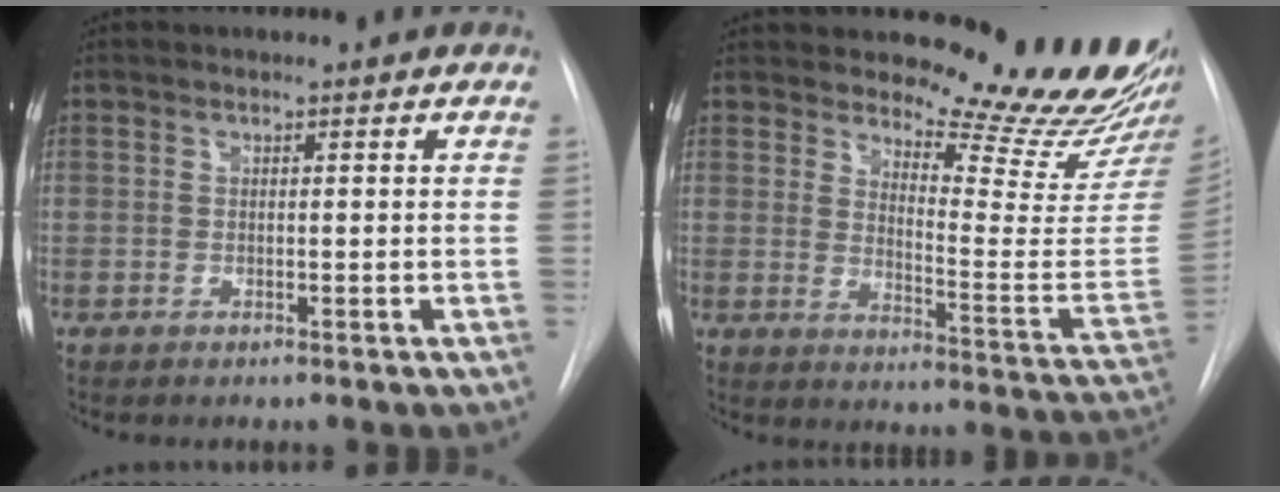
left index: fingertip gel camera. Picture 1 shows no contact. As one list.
[{"total": 21.5, "force": [20.0, 2.3, 7.7], "torque": [-0.096, -0.139, 0.235]}]